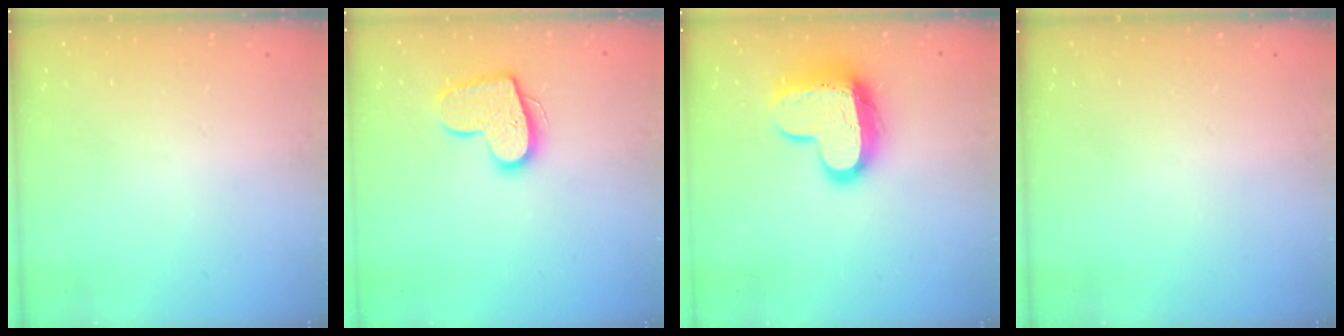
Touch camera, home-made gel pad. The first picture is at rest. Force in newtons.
{"total": 14.2, "press": 14.2, "slide": 1.0}
{"total": 15.1, "press": 15.0, "slide": 1.2}
{"total": 0.0}